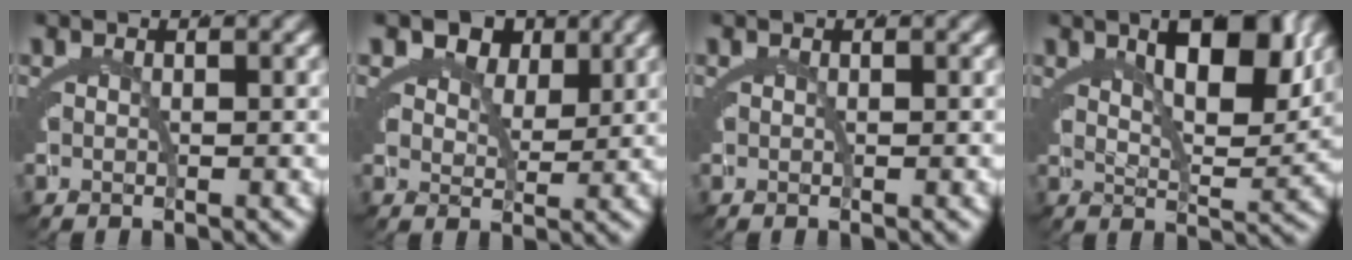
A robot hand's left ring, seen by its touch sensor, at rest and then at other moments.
{"total": 5.6, "force": [2.4, 4.5, 2.4], "torque": [-0.039, -0.011, 0.037]}
{"total": 0.0}
{"total": 7.7, "force": [4.0, 2.7, 6.0], "torque": [-0.073, 0.007, 0.062]}